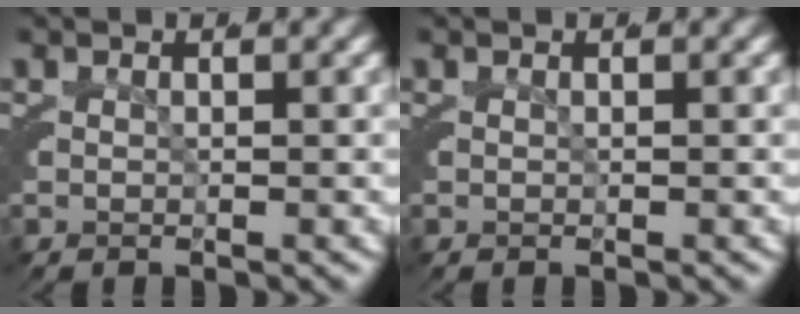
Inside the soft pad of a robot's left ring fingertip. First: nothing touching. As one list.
[{"total": 0.0}]